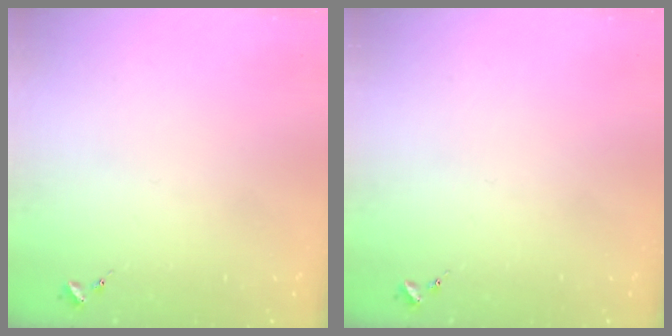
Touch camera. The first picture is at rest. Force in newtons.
{"total": 0.0}